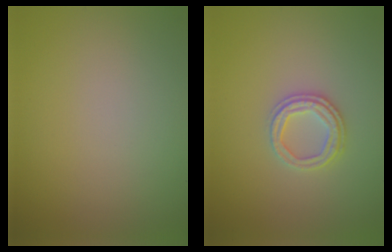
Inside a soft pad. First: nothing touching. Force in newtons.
{"total": 2.4, "press": 2.3, "slide": 0.7}